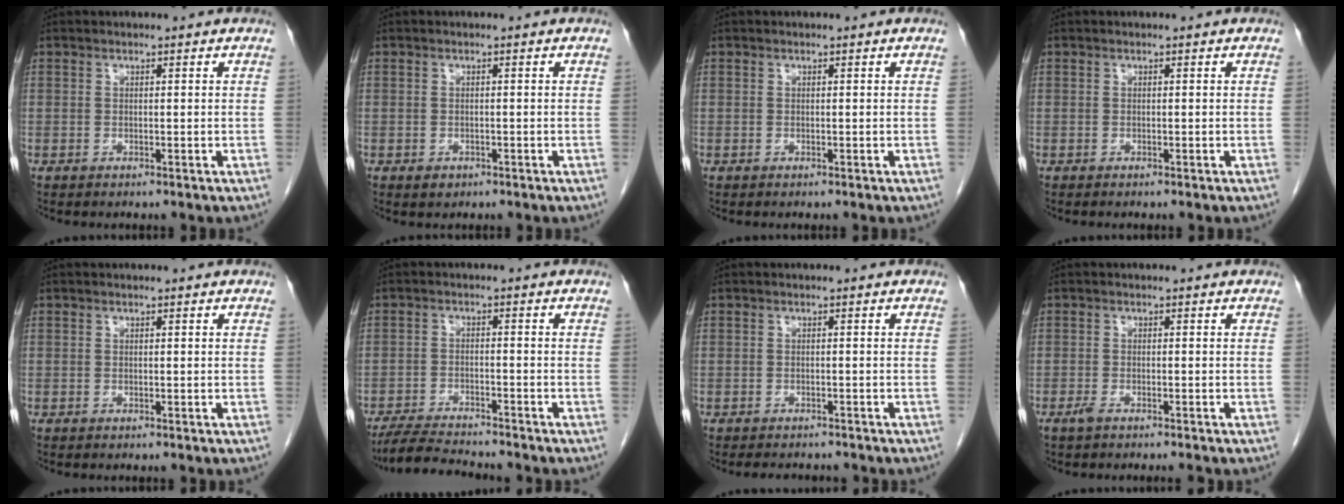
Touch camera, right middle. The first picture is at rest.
{"total": 1.2, "force": [-0.6, 0.9, 0.5], "torque": [-0.008, 0.002, -0.003]}
{"total": 0.0}
{"total": 0.0}
{"total": 0.0}
{"total": 6.9, "force": [-6.5, 0.2, 2.2], "torque": [-0.039, -0.019, -0.113]}
{"total": 4.0, "force": [-3.6, 1.3, 1.1], "torque": [-0.011, -0.004, -0.048]}
{"total": 2.3, "force": [-1.8, 0.2, 1.4], "torque": [-0.024, -0.004, -0.028]}